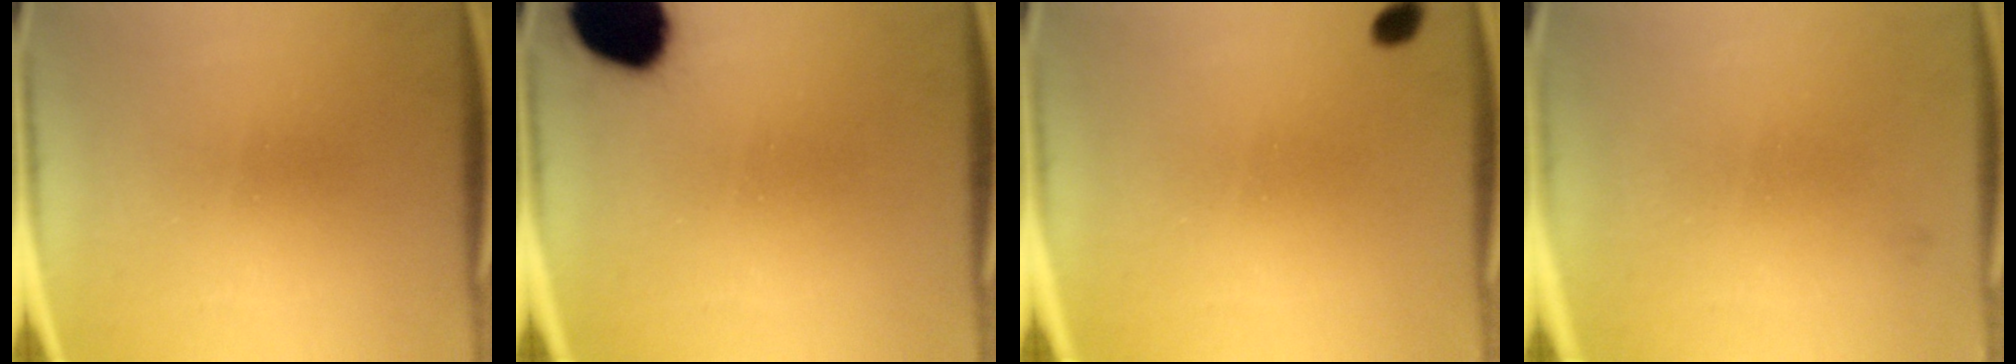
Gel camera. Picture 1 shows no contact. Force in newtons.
{"total": 17.8}
{"total": 1.8}
{"total": 1.1}